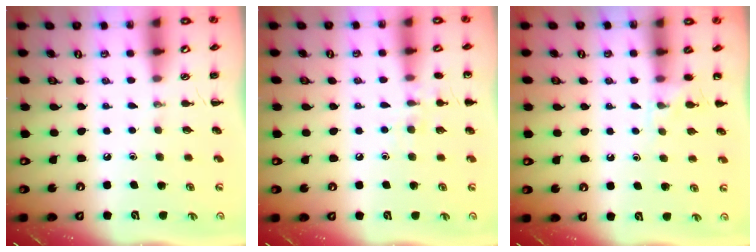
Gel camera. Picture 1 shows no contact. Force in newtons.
{"total": 7.9, "press": 7.6, "slide": 2.0}
{"total": 5.2, "press": 4.9, "slide": 1.6}